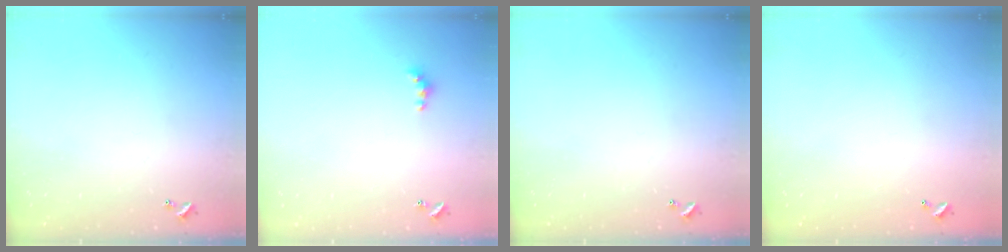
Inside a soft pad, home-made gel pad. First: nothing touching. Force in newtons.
{"total": 2.8, "press": 2.8, "slide": 0.5}
{"total": 0.0}
{"total": 2.9, "press": 2.9, "slide": 0.1}